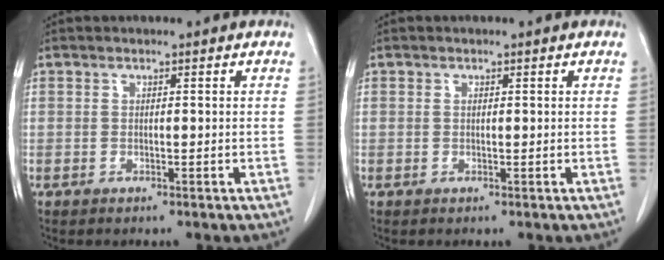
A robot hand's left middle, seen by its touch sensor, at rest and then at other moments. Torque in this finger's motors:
{"motor_torque": [-0.26, 0.02, 0.08, 0.01]}